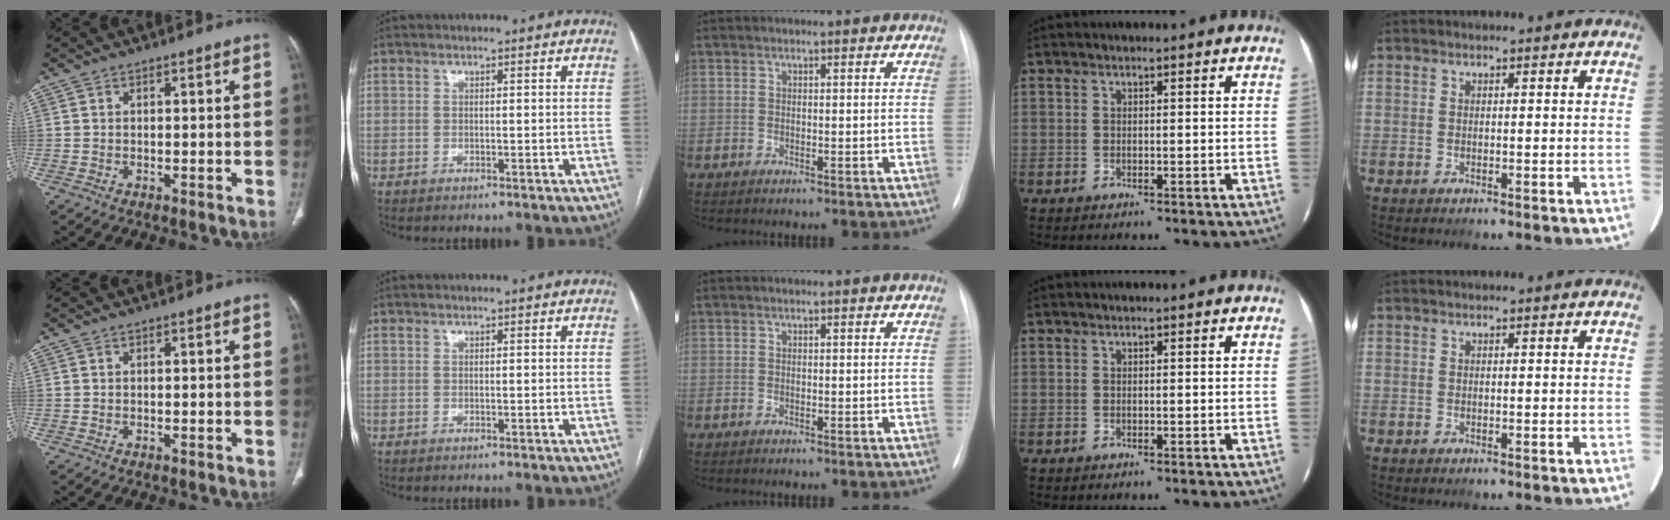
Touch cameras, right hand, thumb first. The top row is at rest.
{}